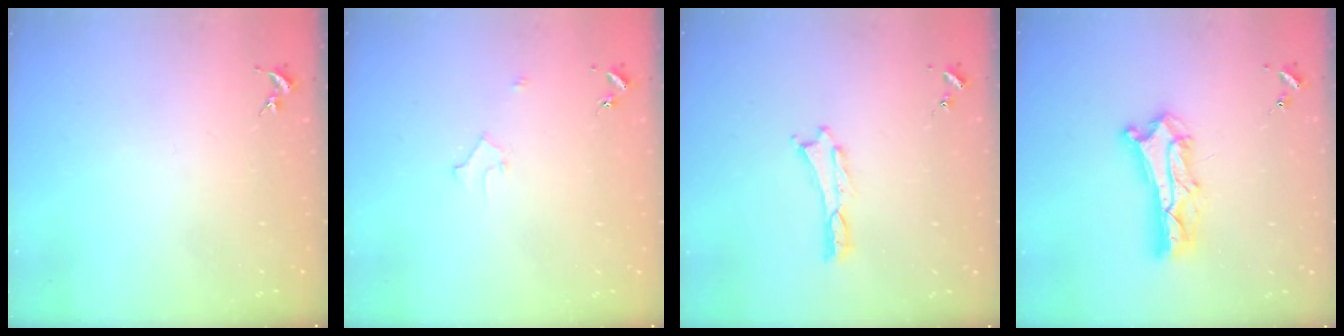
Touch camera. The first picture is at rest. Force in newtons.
{"total": 2.2, "press": 2.2, "slide": 0.2}
{"total": 0.0}
{"total": 8.3, "press": 8.3, "slide": 0.7}